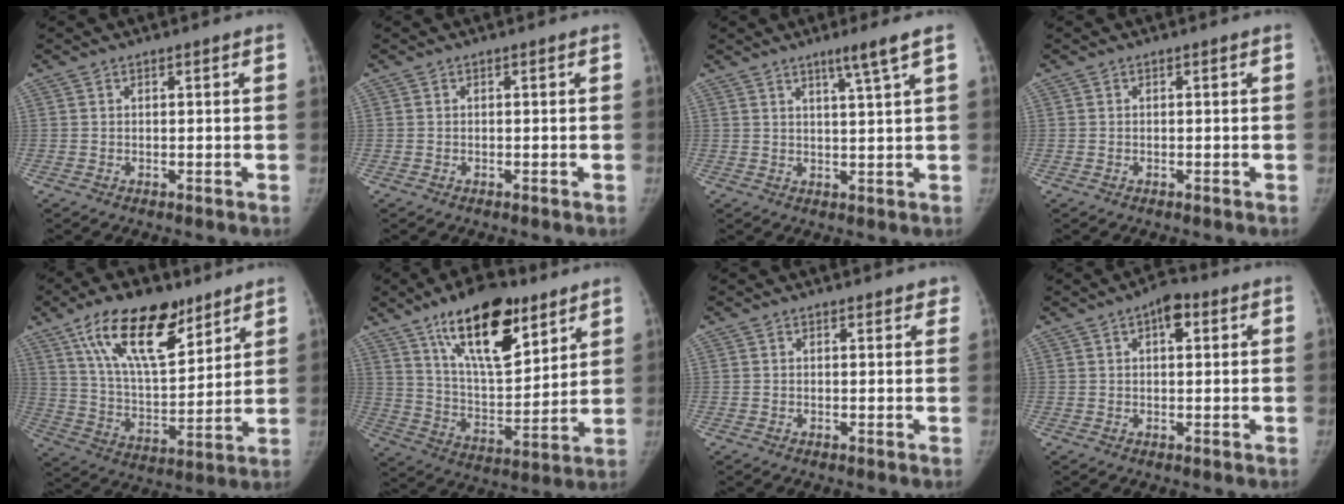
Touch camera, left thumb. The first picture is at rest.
{"total": 0.0}
{"total": 4.3, "force": [2.7, -0.9, 3.2], "torque": [-0.055, -0.021, 0.049]}
{"total": 0.0}
{"total": 19.5, "force": [11.7, 8.7, 13.0], "torque": [-0.188, -0.052, 0.211]}
{"total": 20.2, "force": [12.0, 8.5, 13.9], "torque": [-0.188, -0.060, 0.210]}
{"total": 2.0, "force": [1.6, 1.2, 0.2], "torque": [0.027, -0.005, 0.007]}
{"total": 4.8, "force": [2.0, 2.6, 3.6], "torque": [-0.036, 0.002, 0.022]}